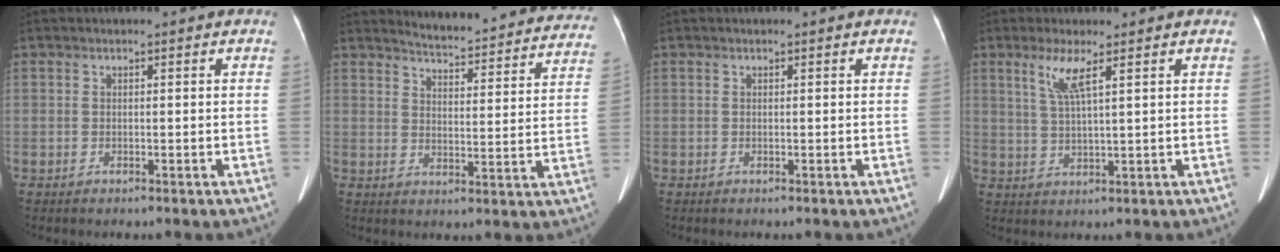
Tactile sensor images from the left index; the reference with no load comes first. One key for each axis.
{"total": 22.5, "fx": 21.5, "fy": 3.2, "fz": 6.0, "tx": -0.070, "ty": -0.068, "tz": 0.246}
{"total": 0.0}
{"total": 4.4, "fx": 2.2, "fy": -0.1, "fz": 3.7, "tx": -0.083, "ty": -0.001, "tz": 0.049}